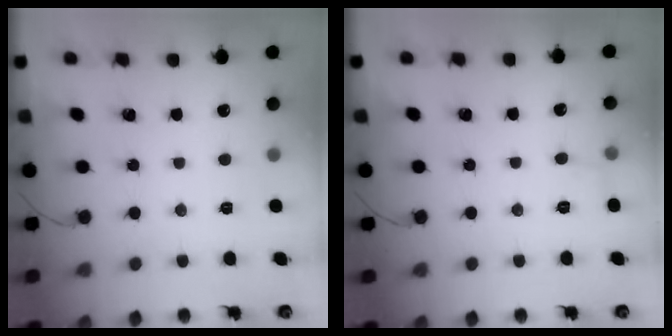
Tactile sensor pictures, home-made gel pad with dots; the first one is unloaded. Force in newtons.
{"total": 4.3, "press": 4.1, "slide": 1.4}